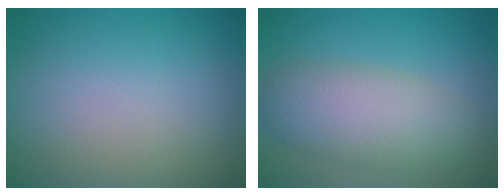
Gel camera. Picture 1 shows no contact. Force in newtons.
{"total": 5.8, "press": 5.8, "slide": 0.2}